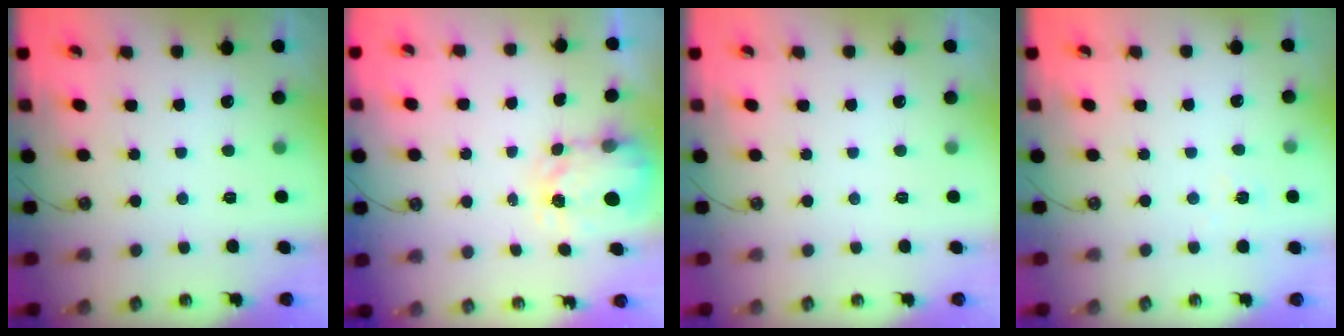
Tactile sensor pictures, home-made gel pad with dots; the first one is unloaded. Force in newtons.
{"total": 3.7, "press": 3.7, "slide": 0.4}
{"total": 0.0}
{"total": 3.9, "press": 3.9, "slide": 0.4}